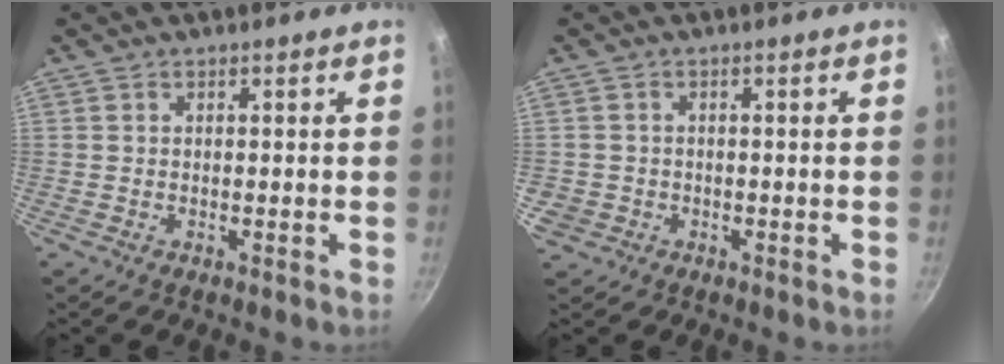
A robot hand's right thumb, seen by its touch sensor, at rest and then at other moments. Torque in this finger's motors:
{"motor_torque": [-0.13, 0.23, 0.31, 0.15, 0.01]}